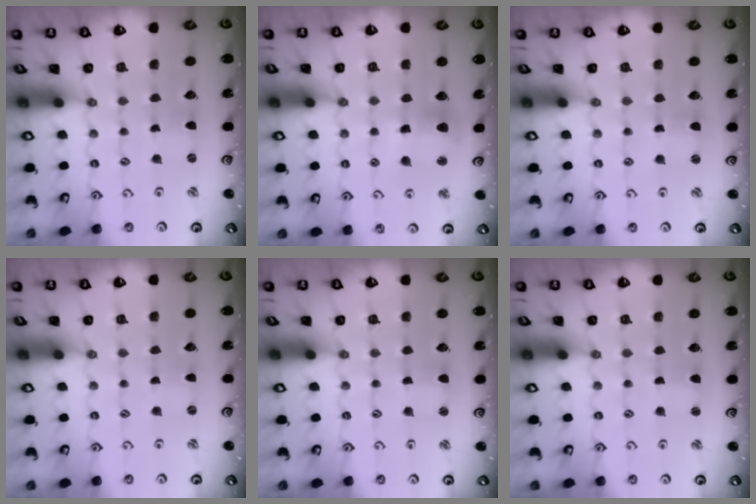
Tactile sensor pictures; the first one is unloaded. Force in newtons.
{"total": 9.7, "press": 9.7, "slide": 1.2}
{"total": 1.0, "press": 1.0, "slide": 0.2}
{"total": 0.7, "press": 0.7, "slide": 0.3}
{"total": 2.1, "press": 2.1, "slide": 0.3}
{"total": 0.7, "press": 0.7, "slide": 0.1}